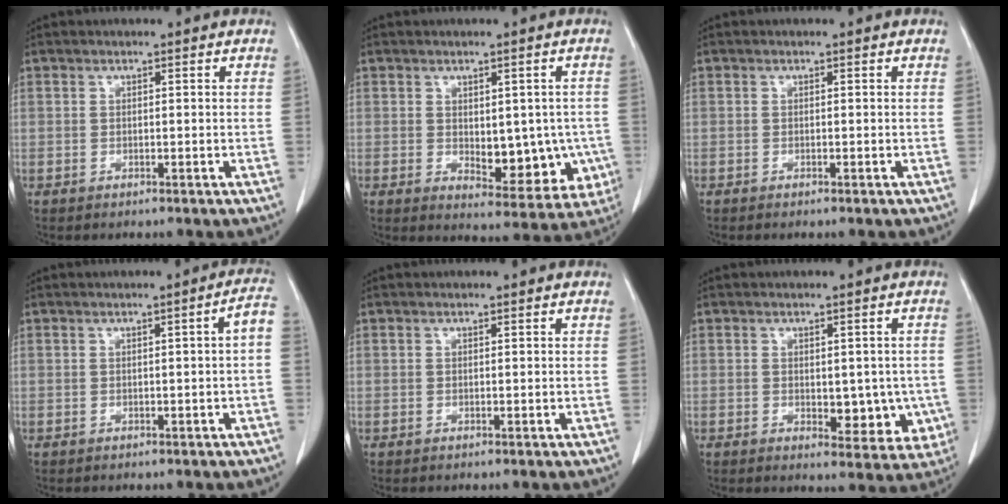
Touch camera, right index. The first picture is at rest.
{"total": 9.7, "force": [-1.3, 5.3, 8.0], "torque": [-0.085, 0.001, 0.001]}
{"total": 0.7, "force": [-0.6, 0.0, 0.4], "torque": [-0.006, -0.001, -0.007]}
{"total": 2.7, "force": [-0.4, 0.0, 2.6], "torque": [-0.027, 0.004, -0.005]}
{"total": 0.0}
{"total": 6.8, "force": [-0.9, 3.9, 5.6], "torque": [-0.048, -0.003, 0.000]}